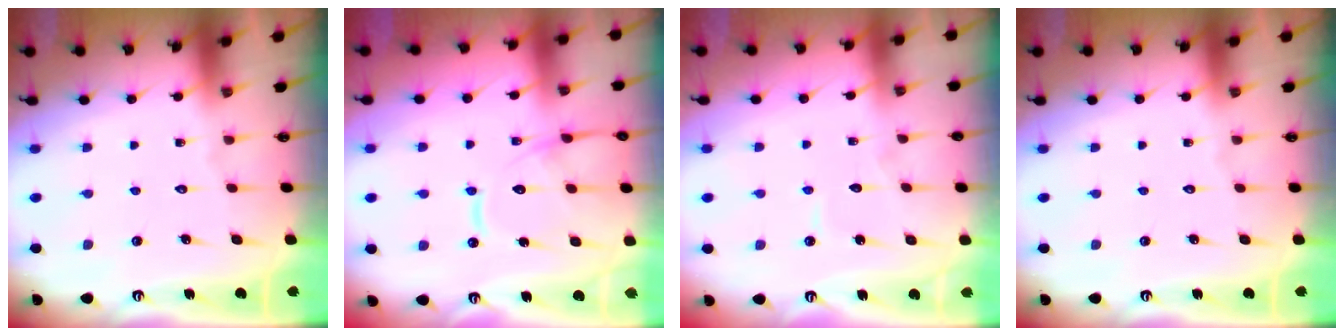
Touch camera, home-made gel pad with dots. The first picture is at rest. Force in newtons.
{"total": 14.1, "press": 14.0, "slide": 1.3}
{"total": 4.2, "press": 4.2, "slide": 0.4}
{"total": 0.0}